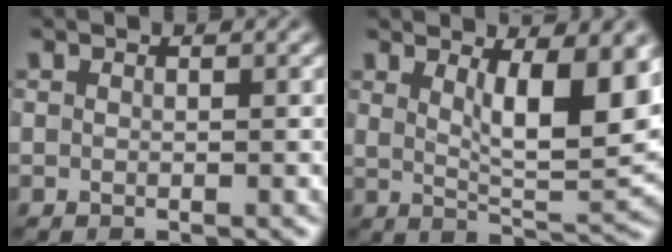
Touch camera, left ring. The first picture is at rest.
{"total": 7.4, "force": [2.5, 2.2, 6.6], "torque": [-0.102, -0.017, 0.048]}